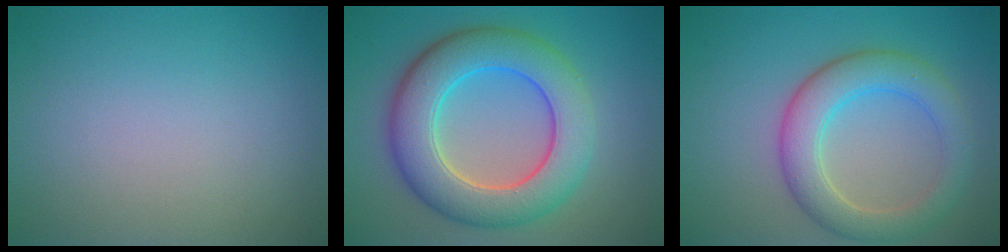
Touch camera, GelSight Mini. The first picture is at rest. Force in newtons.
{"total": 8.9, "press": 8.9, "slide": 0.2}
{"total": 5.4, "press": 5.4, "slide": 0.3}